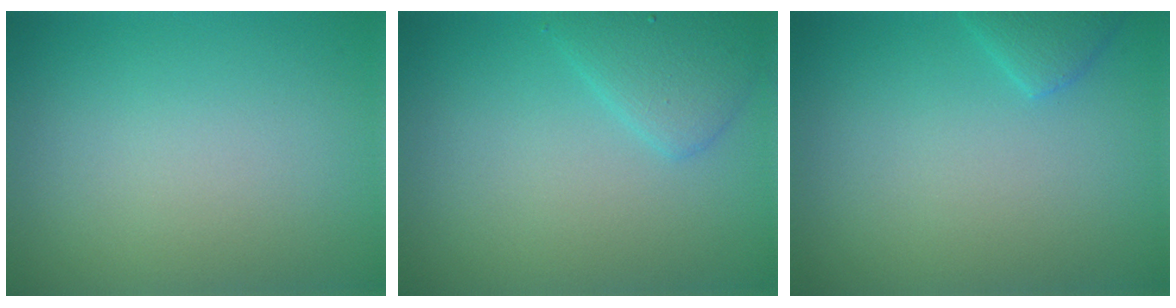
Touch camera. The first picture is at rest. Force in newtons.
{"total": 2.6, "press": 2.6, "slide": 0.2}
{"total": 1.6, "press": 1.6, "slide": 0.2}